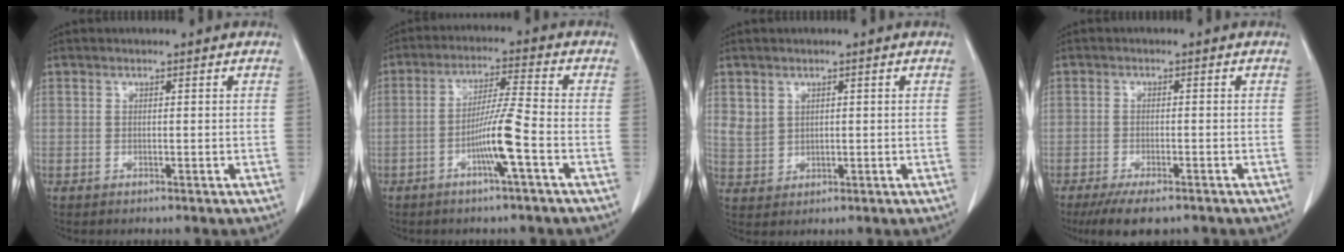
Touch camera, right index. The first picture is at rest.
{"total": 7.3, "force": [-2.8, -0.7, 6.7], "torque": [-0.128, 0.002, -0.054]}
{"total": 3.2, "force": [1.5, 2.8, 0.8], "torque": [-0.013, 0.002, 0.037]}
{"total": 6.4, "force": [-4.8, 2.1, 3.7], "torque": [-0.058, -0.009, -0.075]}